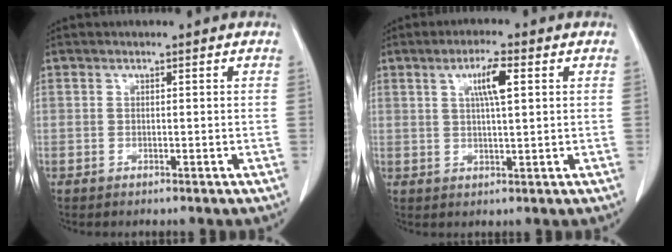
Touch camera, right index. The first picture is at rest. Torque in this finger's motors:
{"motor_torque": [0.62, 0.51, 0.09, 0.06]}